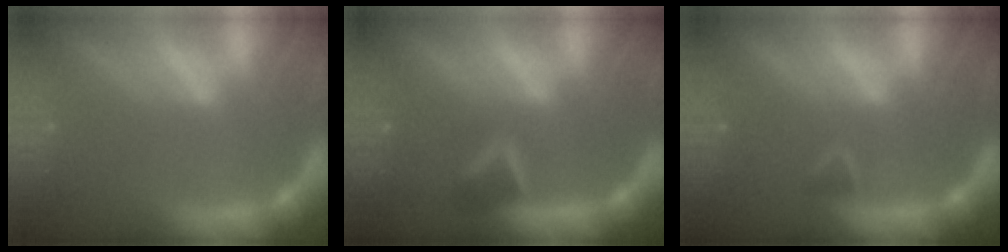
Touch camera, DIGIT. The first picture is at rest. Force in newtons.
{"total": 2.9}
{"total": 1.4}